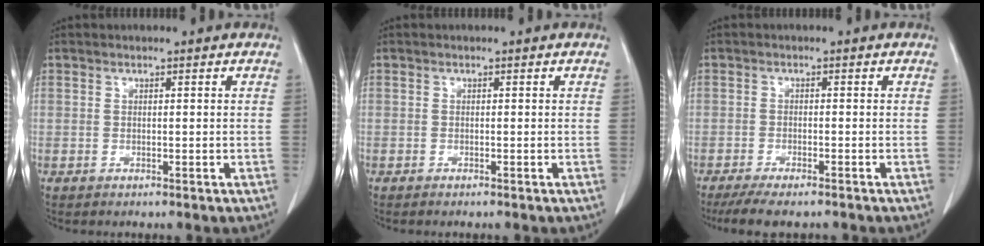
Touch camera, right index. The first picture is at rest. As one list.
[{"total": 0.6, "force": [-0.6, 0.0, 0.3], "torque": [-0.010, -0.002, -0.008]}, {"total": 7.4, "force": [-6.1, 1.4, 3.9], "torque": [-0.056, -0.013, -0.096]}]